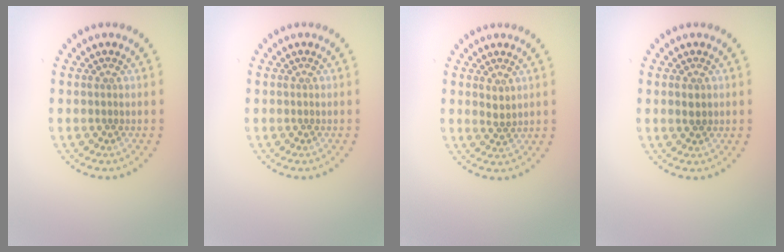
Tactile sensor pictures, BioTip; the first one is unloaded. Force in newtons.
{"total": 0.0}
{"total": 1.1, "press": 1.0, "slide": 0.6}
{"total": 1.3, "press": 1.3, "slide": 0.1}